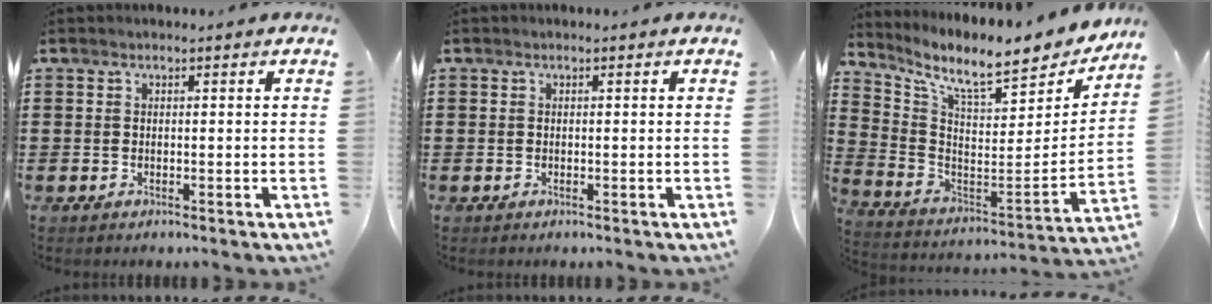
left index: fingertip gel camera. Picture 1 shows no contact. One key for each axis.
{"total": 0.0}
{"total": 10.2, "fx": 8.6, "fy": 1.4, "fz": 5.3, "tx": -0.117, "ty": -0.076, "tz": 0.139}